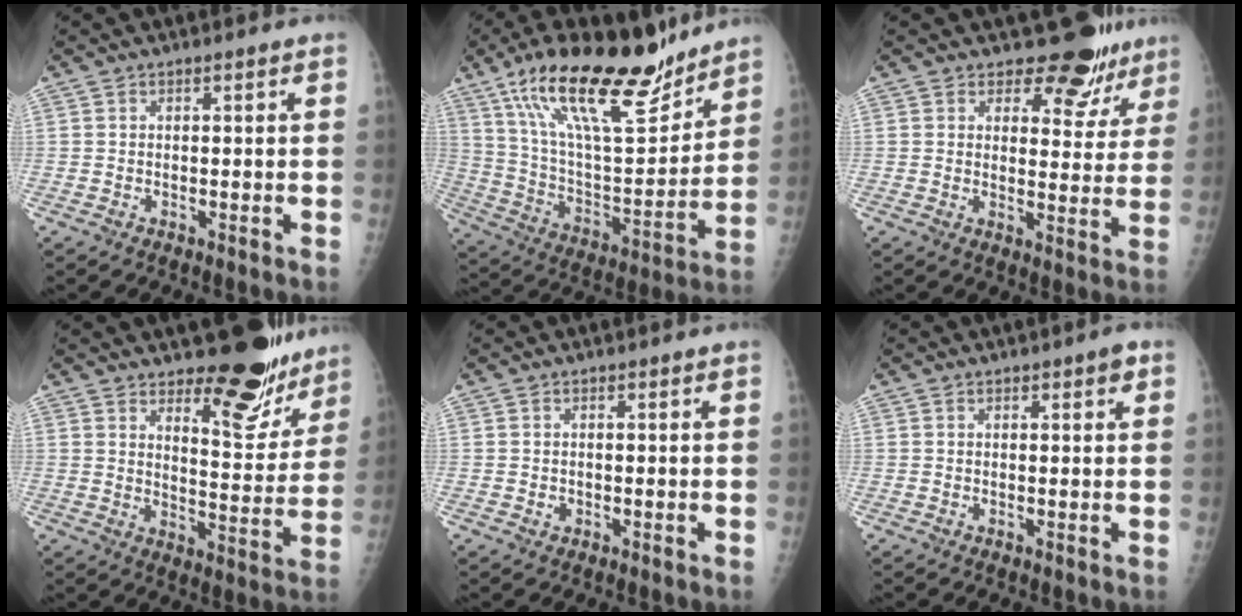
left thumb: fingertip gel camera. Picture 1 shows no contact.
{"total": 24.8, "force": [17.5, 8.0, 15.7], "torque": [-0.229, -0.069, 0.303]}
{"total": 9.8, "force": [8.4, 4.9, 1.6], "torque": [0.023, -0.061, 0.087]}
{"total": 14.1, "force": [10.8, 5.3, 7.4], "torque": [-0.050, -0.092, 0.152]}
{"total": 0.9, "force": [-0.1, 0.9, 0.3], "torque": [-0.003, 0.000, 0.001]}
{"total": 2.1, "force": [1.1, 0.7, 1.6], "torque": [-0.015, -0.002, 0.013]}